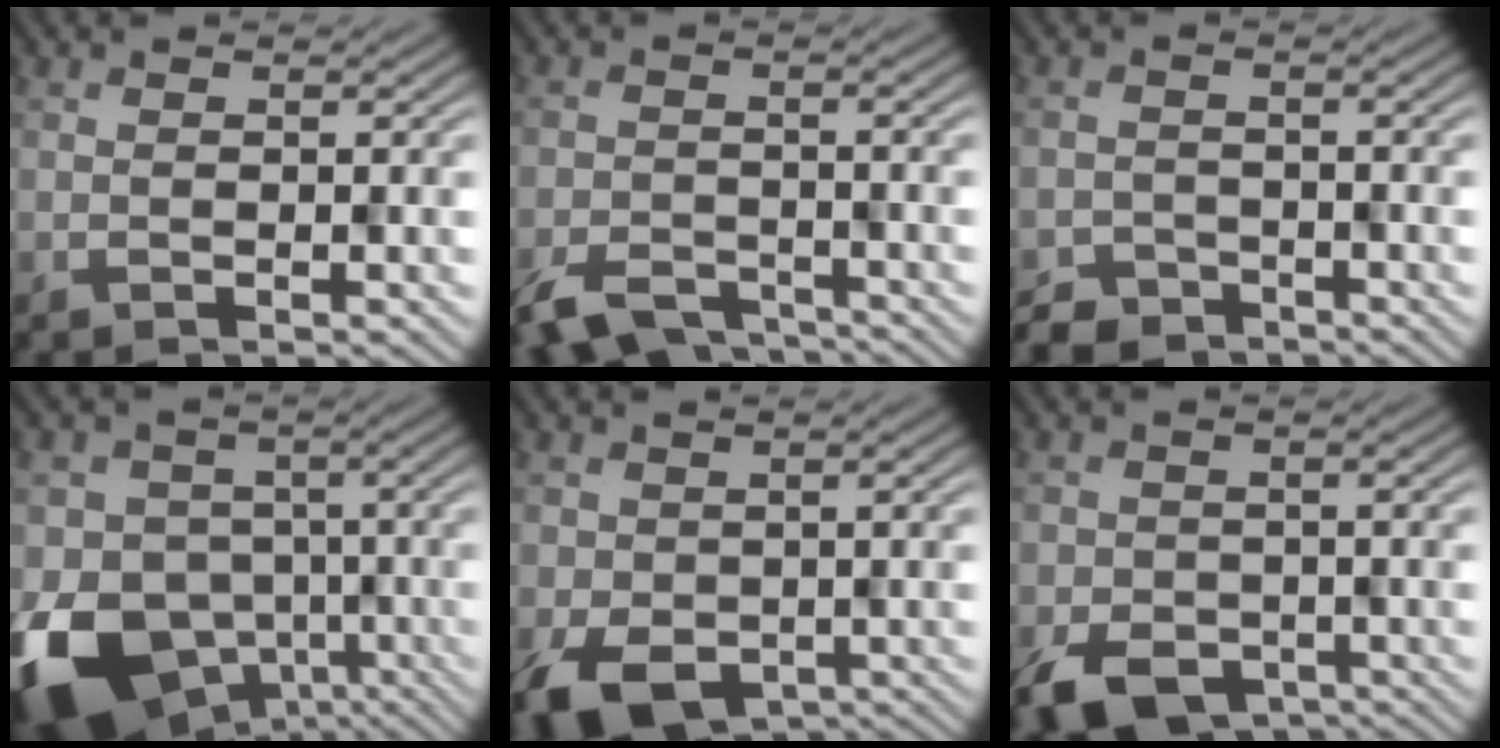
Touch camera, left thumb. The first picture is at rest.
{"total": 5.8, "force": [-5.0, 1.9, 2.2], "torque": [-0.042, -0.015, -0.086]}
{"total": 3.7, "force": [-3.5, 1.3, 0.1], "torque": [0.002, -0.012, -0.058]}
{"total": 13.9, "force": [-6.6, 10.6, 6.3], "torque": [-0.142, -0.042, -0.089]}
{"total": 7.9, "force": [-3.9, 4.7, 4.9], "torque": [-0.097, -0.035, -0.048]}
{"total": 6.7, "force": [-4.2, 4.0, 3.3], "torque": [-0.066, -0.028, -0.060]}